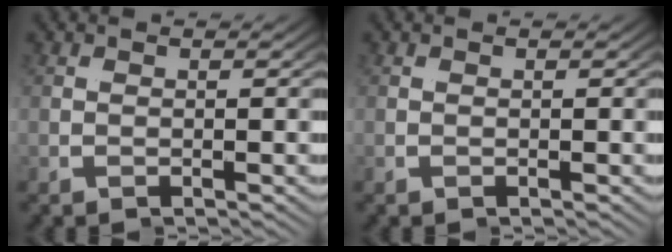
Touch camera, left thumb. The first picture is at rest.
{"total": 0.0}